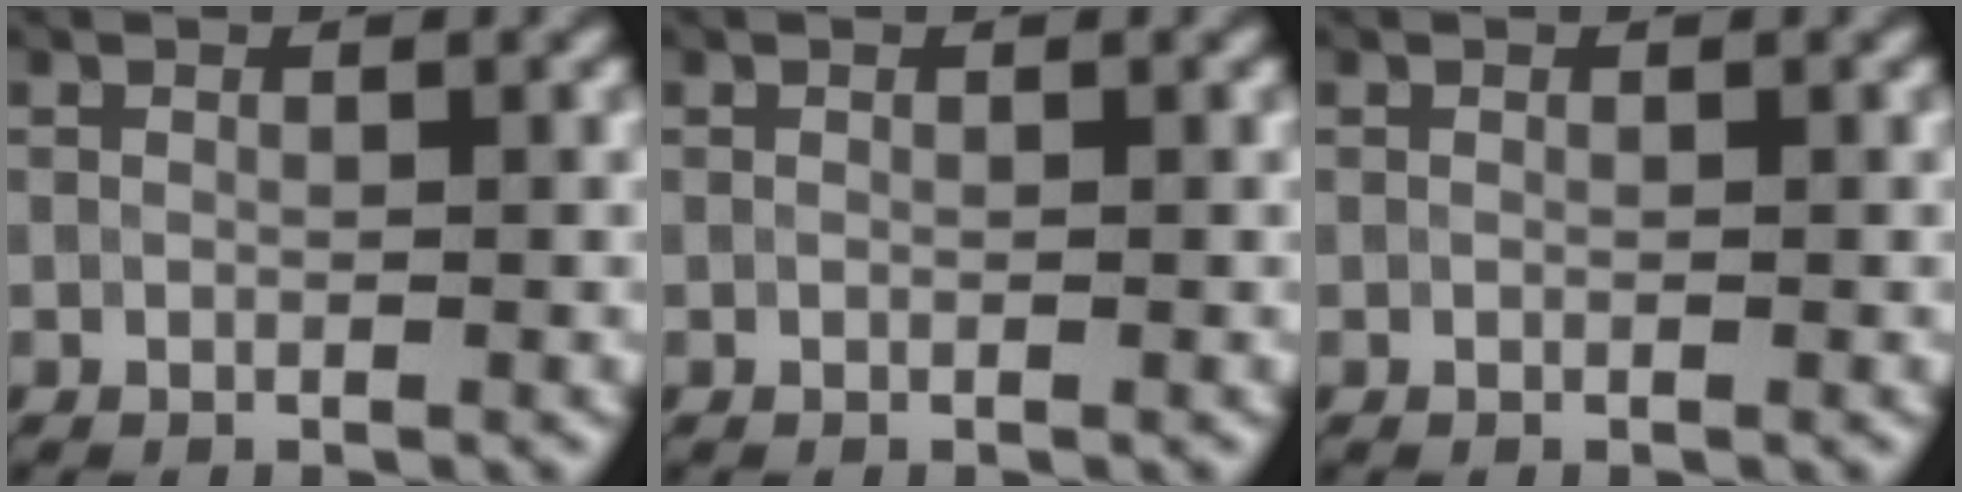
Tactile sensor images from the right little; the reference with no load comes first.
{"total": 0.0}
{"total": 0.0}